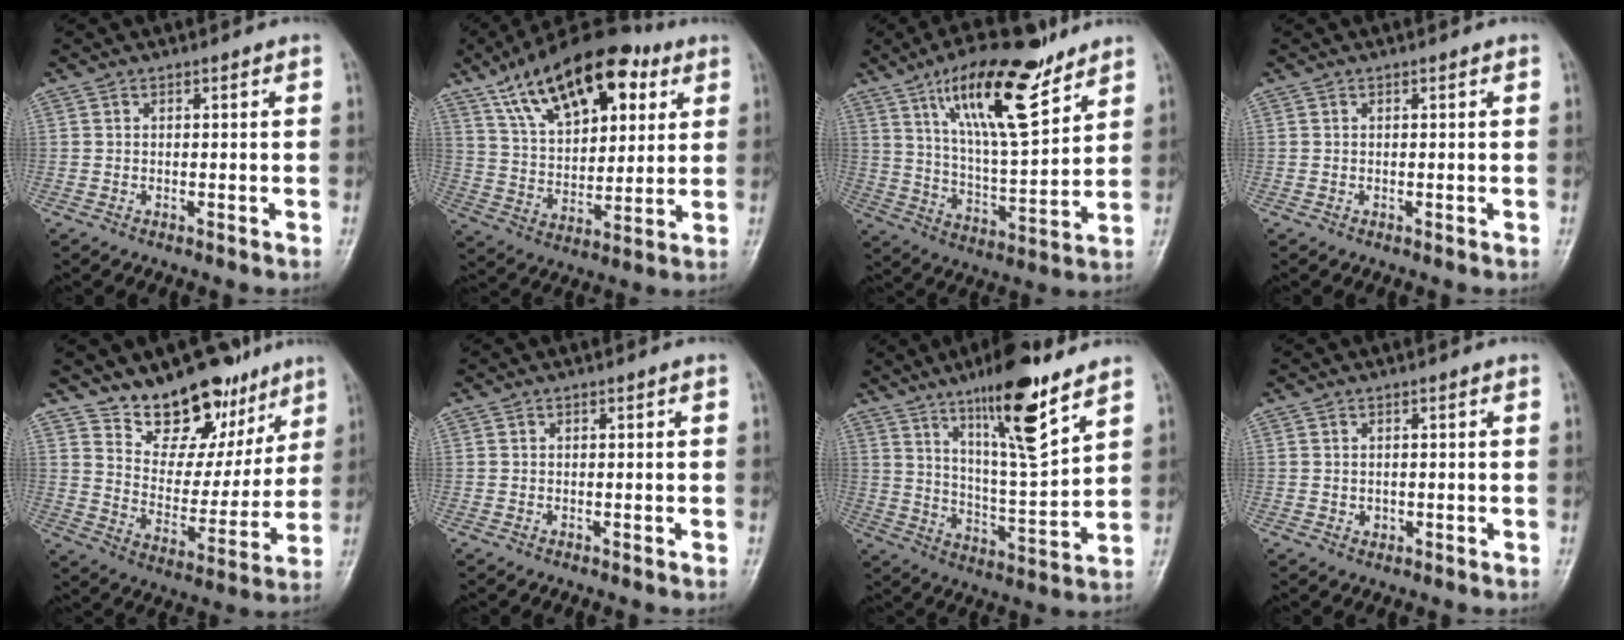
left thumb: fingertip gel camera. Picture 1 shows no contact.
{"total": 22.4, "force": [11.3, 11.2, 15.7], "torque": [-0.220, -0.021, 0.194]}
{"total": 18.7, "force": [11.2, 6.0, 13.7], "torque": [-0.205, -0.054, 0.200]}
{"total": 0.0}
{"total": 16.7, "force": [12.3, 8.9, 6.9], "torque": [-0.038, -0.075, 0.199]}
{"total": 0.0}
{"total": 16.4, "force": [10.3, 3.1, 12.4], "torque": [-0.194, -0.061, 0.182]}
{"total": 1.0, "force": [-0.1, 1.0, 0.3], "torque": [-0.003, 0.000, 0.001]}